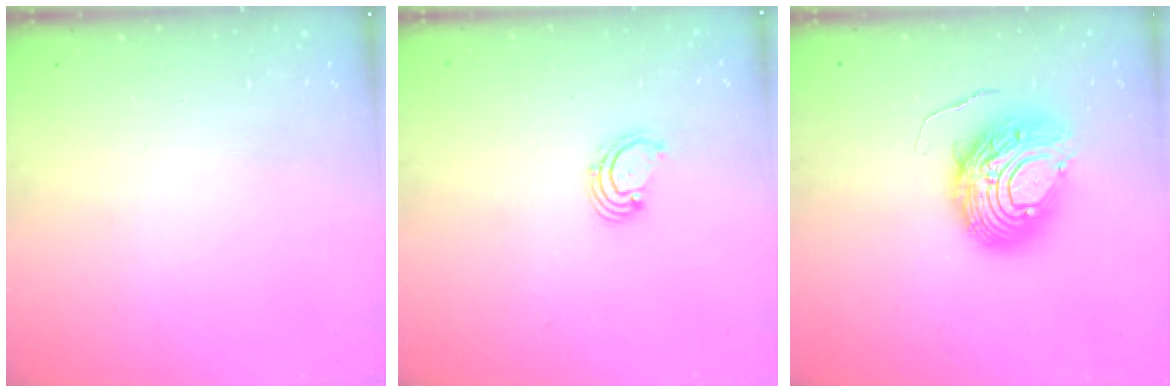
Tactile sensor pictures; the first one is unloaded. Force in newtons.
{"total": 1.9, "press": 1.8, "slide": 0.2}
{"total": 11.8, "press": 11.8, "slide": 1.3}